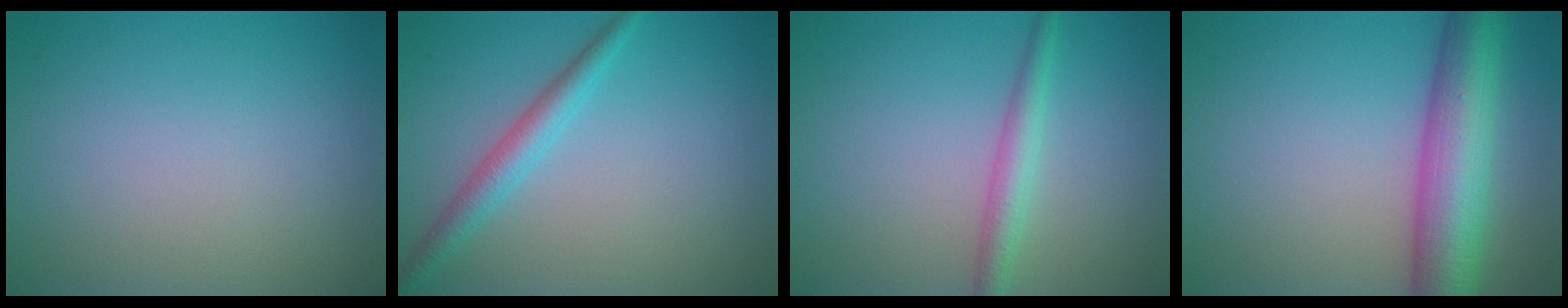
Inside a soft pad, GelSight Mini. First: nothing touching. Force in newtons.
{"total": 2.7, "press": 2.7, "slide": 0.0}
{"total": 2.4, "press": 2.4, "slide": 0.0}
{"total": 8.9, "press": 8.9, "slide": 0.2}